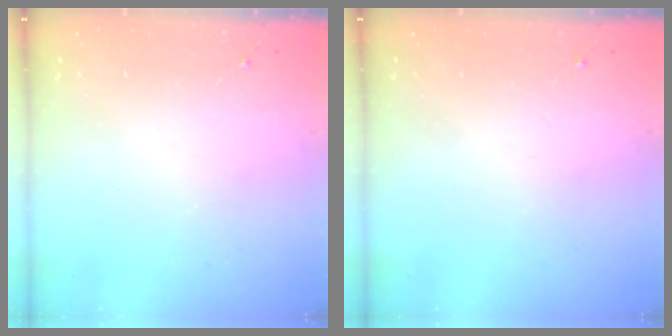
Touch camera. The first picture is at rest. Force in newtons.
{"total": 0.0}